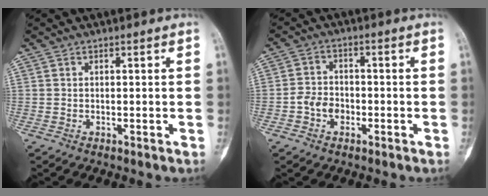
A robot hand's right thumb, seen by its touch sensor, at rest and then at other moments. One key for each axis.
{"total": 6.4, "fx": -2.3, "fy": 5.0, "fz": 3.3, "tx": -0.037, "ty": 0.028, "tz": -0.048}